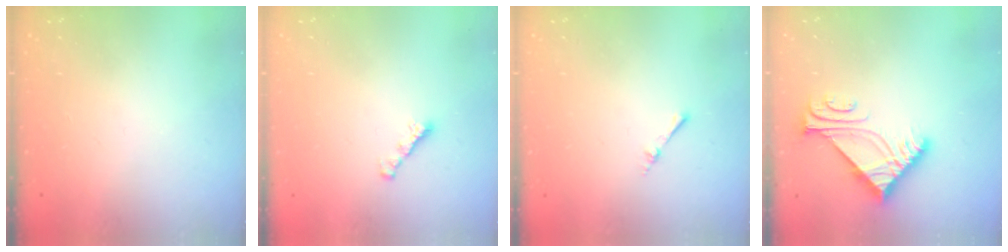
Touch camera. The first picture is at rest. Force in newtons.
{"total": 1.6, "press": 1.5, "slide": 0.5}
{"total": 1.7, "press": 1.7, "slide": 0.3}
{"total": 7.0, "press": 6.9, "slide": 0.8}